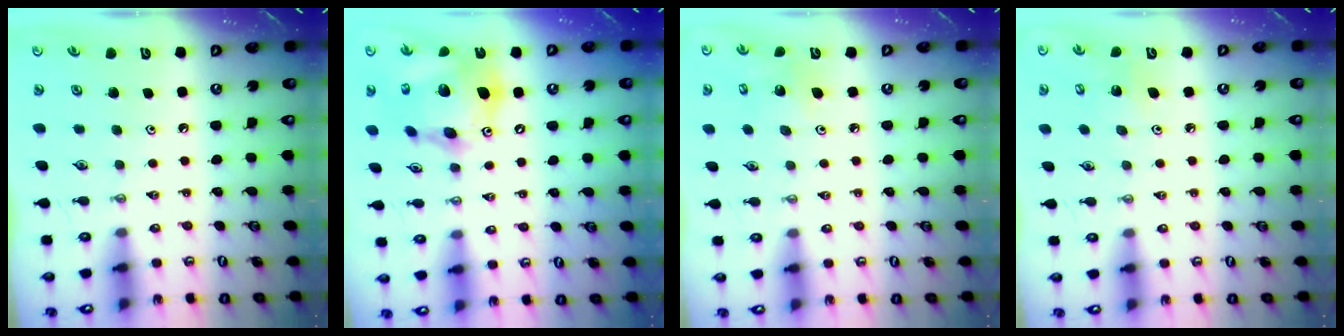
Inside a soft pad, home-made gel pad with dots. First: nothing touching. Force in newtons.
{"total": 21.8, "press": 21.5, "slide": 3.9}
{"total": 4.2, "press": 4.0, "slide": 1.3}
{"total": 4.5, "press": 4.4, "slide": 0.6}